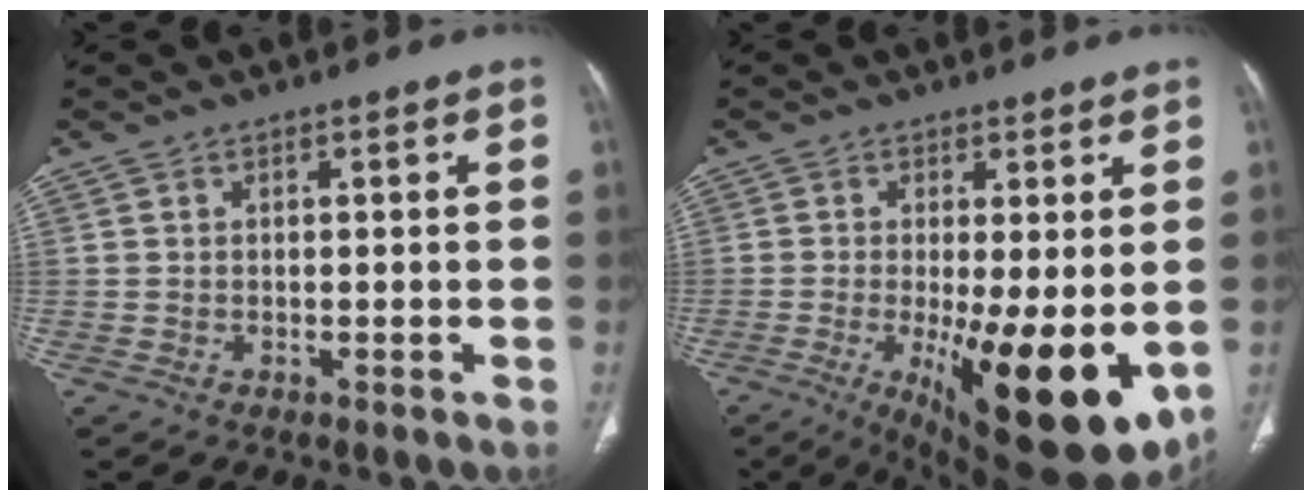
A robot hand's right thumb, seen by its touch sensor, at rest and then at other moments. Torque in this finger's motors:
{"motor_torque": [2.49, 2.52, 1.47, -1.30, 0.56]}